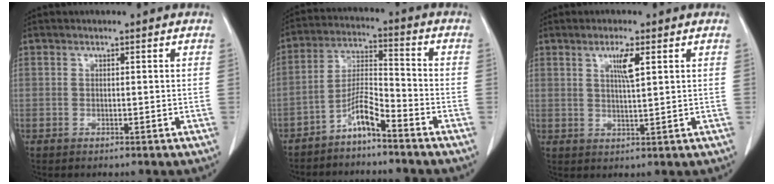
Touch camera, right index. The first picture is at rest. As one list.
[{"total": 6.2, "force": [-4.6, 0.4, 4.1], "torque": [-0.088, 0.001, -0.090]}, {"total": 3.7, "force": [1.6, 0.1, 3.4], "torque": [-0.060, -0.003, 0.028]}]